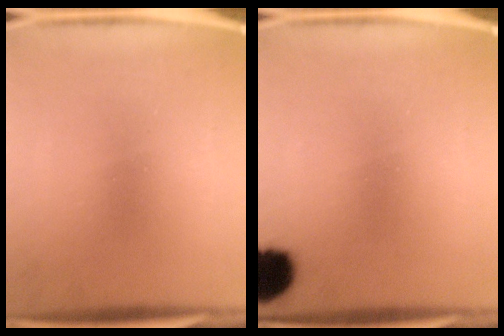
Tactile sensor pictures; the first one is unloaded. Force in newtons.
{"total": 9.6}